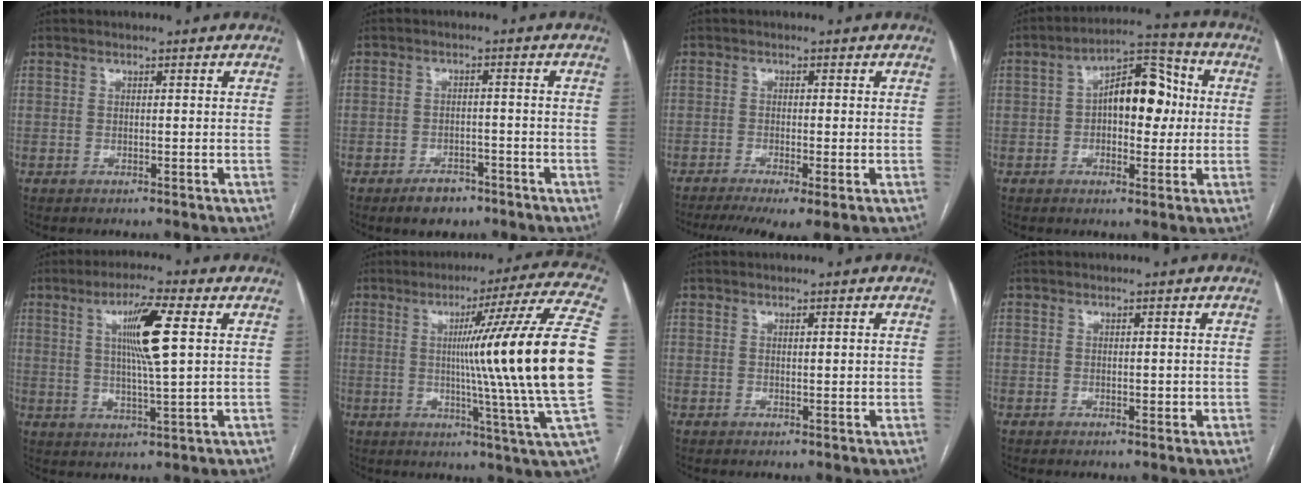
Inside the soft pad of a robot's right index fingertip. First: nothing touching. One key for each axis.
{"total": 4.4, "fx": -3.1, "fy": 2.4, "fz": 2.0, "tx": -0.032, "ty": 0.003, "tz": -0.042}
{"total": 8.2, "fx": -5.4, "fy": 1.1, "fz": 6.0, "tx": -0.098, "ty": -0.015, "tz": -0.090}
{"total": 10.7, "fx": 0.7, "fy": 5.3, "fz": 9.2, "tx": -0.141, "ty": 0.037, "tz": 0.010}
{"total": 9.2, "fx": 2.5, "fy": 0.2, "fz": 8.9, "tx": -0.160, "ty": 0.002, "tz": 0.043}
{"total": 23.3, "fx": 0.8, "fy": -2.8, "fz": 23.1, "tx": -0.278, "ty": 0.001, "tz": -0.008}
{"total": 1.4, "fx": 0.3, "fy": 0.2, "fz": 1.3, "tx": -0.024, "ty": 0.000, "tz": 0.004}
{"total": 1.3, "fx": -0.1, "fy": 0.7, "fz": 1.1, "tx": -0.012, "ty": 0.001, "tz": 0.004}